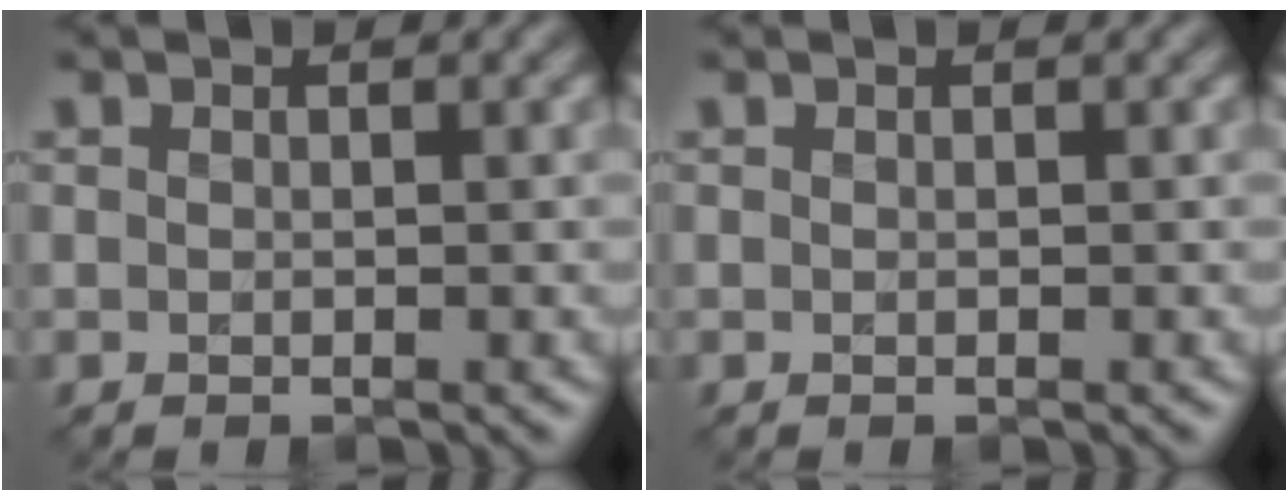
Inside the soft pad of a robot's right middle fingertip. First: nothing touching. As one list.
[{"total": 0.0}]